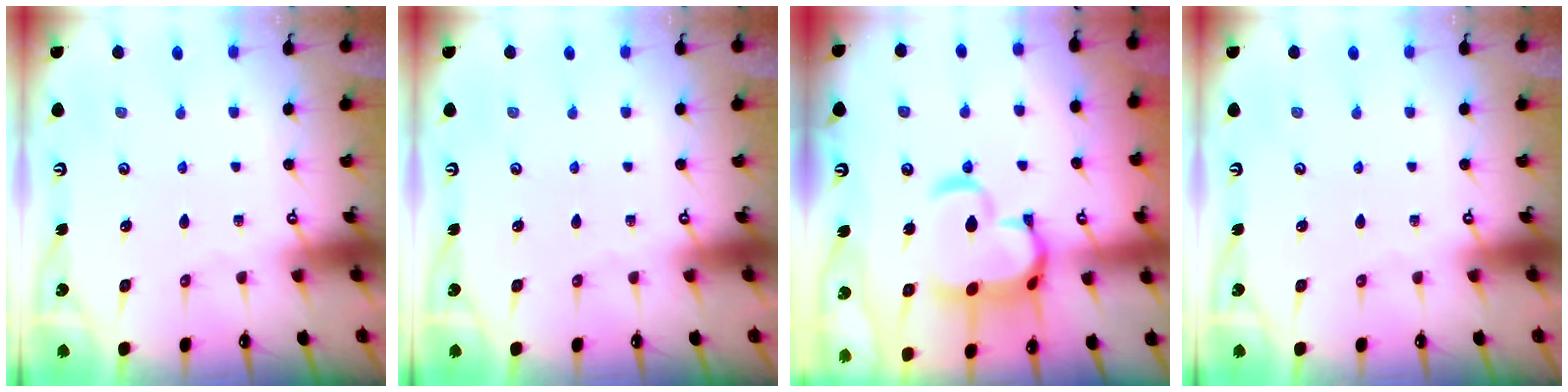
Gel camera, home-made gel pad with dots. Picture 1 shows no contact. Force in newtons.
{"total": 0.0}
{"total": 10.5, "press": 10.4, "slide": 1.6}
{"total": 0.0}